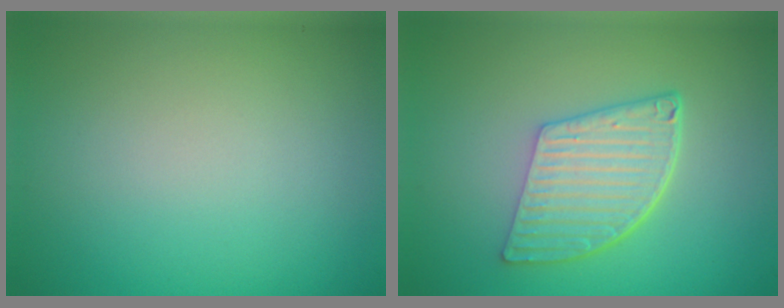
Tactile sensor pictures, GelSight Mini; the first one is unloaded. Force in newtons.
{"total": 5.6, "press": 4.2, "slide": 3.7}